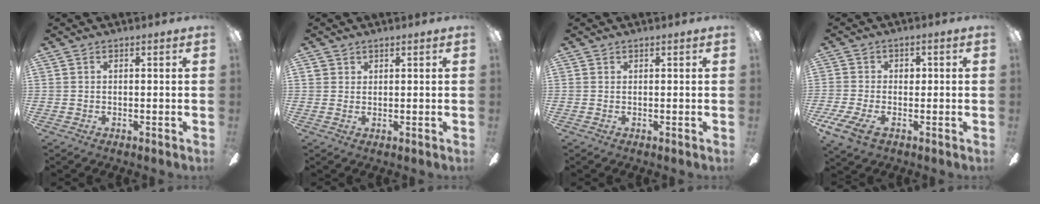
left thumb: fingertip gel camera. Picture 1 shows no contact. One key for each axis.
{"total": 1.4, "fx": 1.1, "fy": 0.9, "fz": 0.3, "tx": -0.007, "ty": 0.000, "tz": 0.021}
{"total": 0.0}
{"total": 7.0, "fx": -2.0, "fy": 4.6, "fz": 4.9, "tx": -0.106, "ty": 0.004, "tz": -0.040}